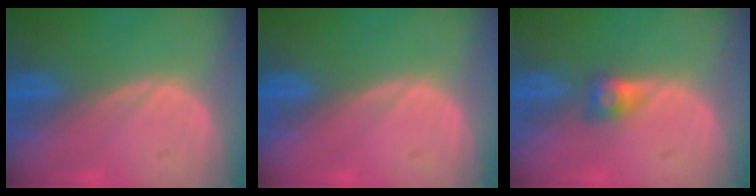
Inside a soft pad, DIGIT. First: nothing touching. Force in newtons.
{"total": 0.0}
{"total": 2.6, "press": 2.3, "slide": 1.0}